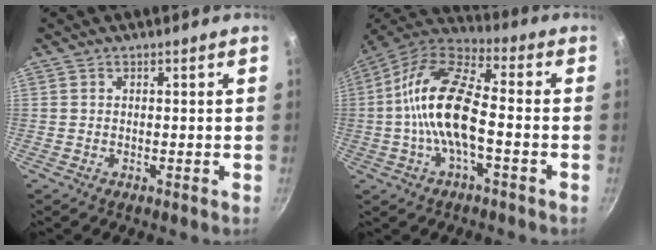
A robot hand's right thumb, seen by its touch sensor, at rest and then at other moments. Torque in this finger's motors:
{"motor_torque": [1.35, 1.86, 2.09, -0.66, 0.68]}